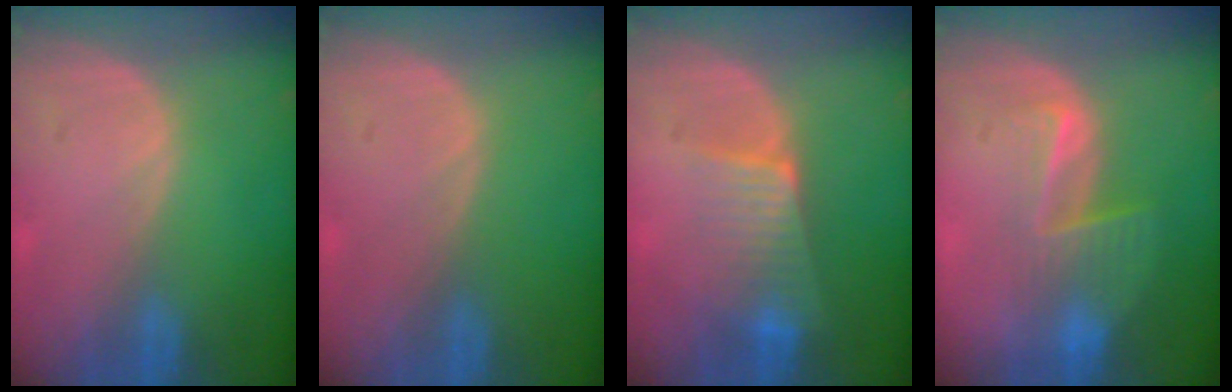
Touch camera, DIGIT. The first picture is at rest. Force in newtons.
{"total": 0.0}
{"total": 6.4, "press": 5.6, "slide": 3.1}
{"total": 6.6, "press": 5.6, "slide": 3.6}